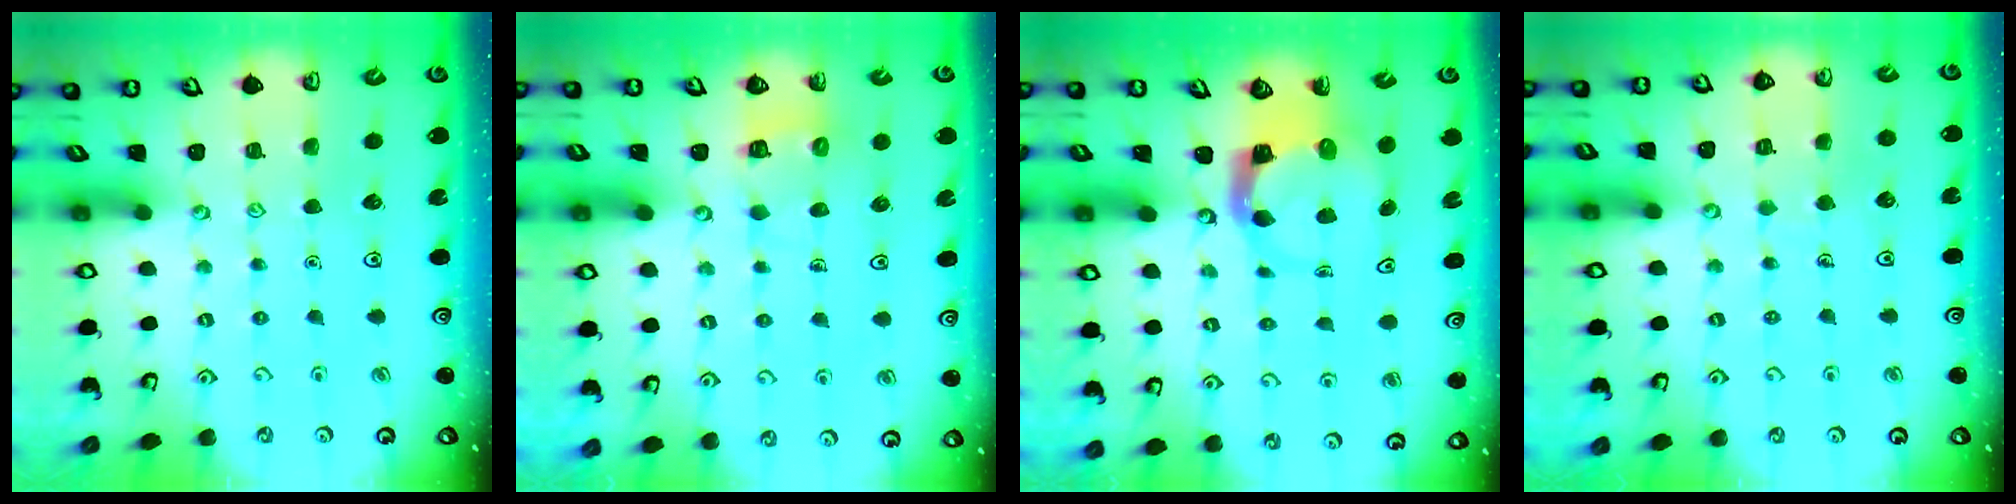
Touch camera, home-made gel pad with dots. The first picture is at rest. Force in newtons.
{"total": 5.6, "press": 5.6, "slide": 0.4}
{"total": 3.9, "press": 3.9, "slide": 0.6}
{"total": 4.1, "press": 4.1, "slide": 0.2}